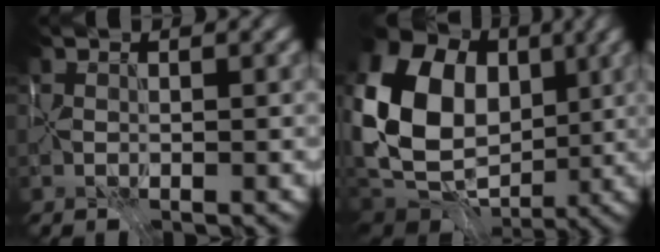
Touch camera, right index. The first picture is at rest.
{"total": 14.8, "force": [0.8, 11.6, 9.2], "torque": [-0.181, 0.010, 0.019]}